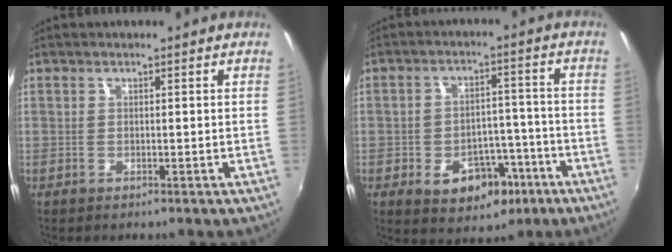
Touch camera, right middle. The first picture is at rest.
{"total": 10.7, "force": [-5.4, 7.1, 6.0], "torque": [-0.103, 0.016, -0.058]}